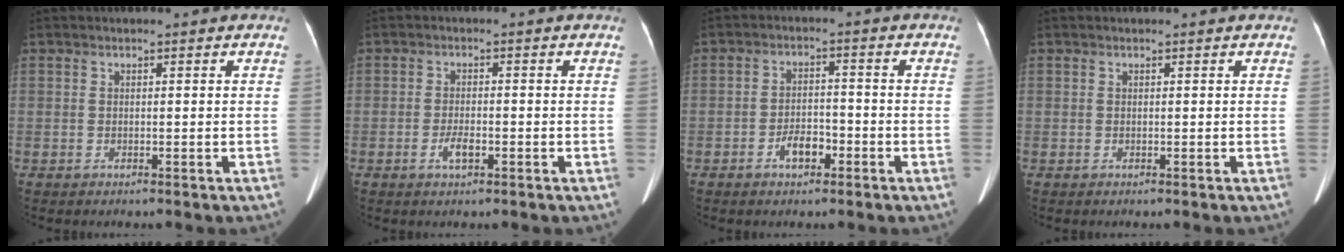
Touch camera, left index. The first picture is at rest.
{"total": 2.5, "force": [-1.1, 0.8, 2.0], "torque": [-0.043, -0.001, -0.018]}
{"total": 3.9, "force": [-2.2, 1.9, 2.6], "torque": [-0.048, 0.008, -0.037]}
{"total": 0.0}